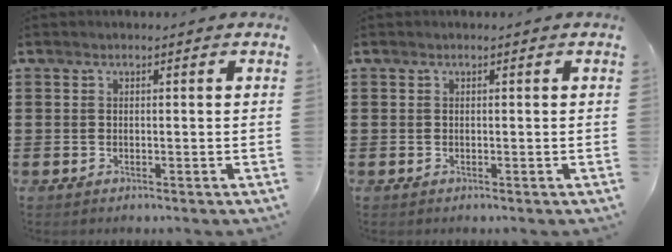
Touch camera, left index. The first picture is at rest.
{"total": 0.0}